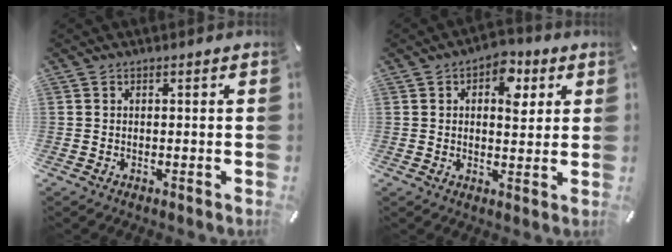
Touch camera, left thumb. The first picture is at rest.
{"total": 9.1, "force": [3.1, 5.5, 6.6], "torque": [-0.072, -0.009, 0.045]}